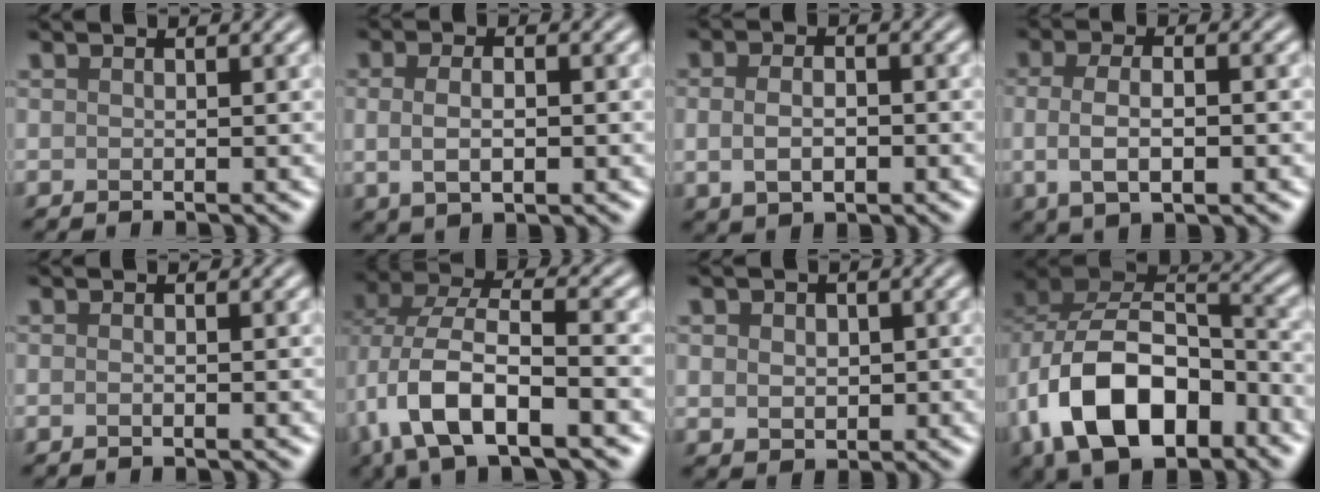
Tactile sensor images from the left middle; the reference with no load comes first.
{"total": 3.7, "force": [0.0, 2.0, 3.1], "torque": [-0.051, -0.004, 0.002]}
{"total": 3.5, "force": [-0.4, 2.3, 2.7], "torque": [-0.042, 0.001, -0.004]}
{"total": 4.6, "force": [-0.4, 1.9, 4.1], "torque": [-0.084, -0.008, 0.000]}
{"total": 0.8, "force": [-0.2, 0.4, 0.6], "torque": [-0.007, -0.003, -0.005]}
{"total": 10.4, "force": [-2.7, 5.1, 8.7], "torque": [-0.176, 0.000, -0.051]}
{"total": 2.8, "force": [0.4, 2.3, 1.5], "torque": [-0.023, 0.003, 0.002]}
{"total": 12.7, "force": [-4.3, 7.9, 8.9], "torque": [-0.162, -0.005, -0.075]}